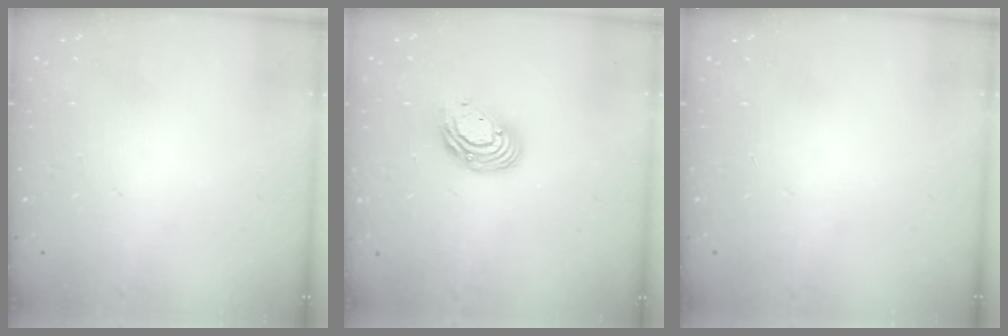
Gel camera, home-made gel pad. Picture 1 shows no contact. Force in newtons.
{"total": 10.3, "press": 10.3, "slide": 1.1}
{"total": 0.0}